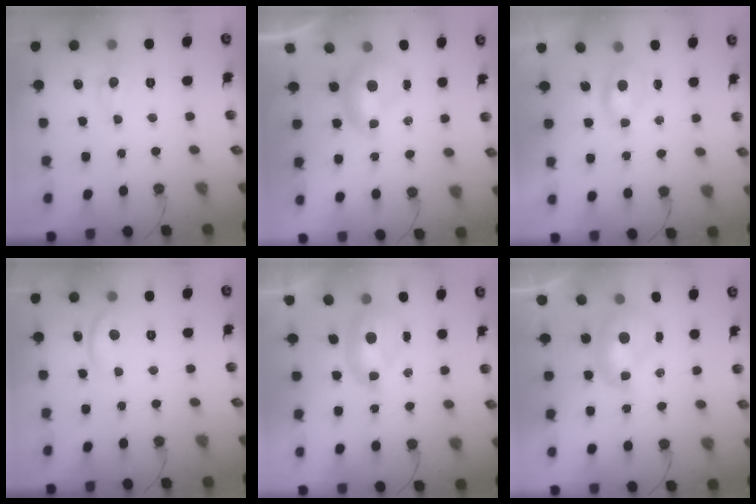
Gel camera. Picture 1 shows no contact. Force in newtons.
{"total": 0.0}
{"total": 0.8, "press": 0.6, "slide": 0.4}
{"total": 4.4, "press": 4.4, "slide": 0.5}
{"total": 2.6, "press": 2.6, "slide": 0.6}
{"total": 2.2, "press": 2.1, "slide": 0.3}